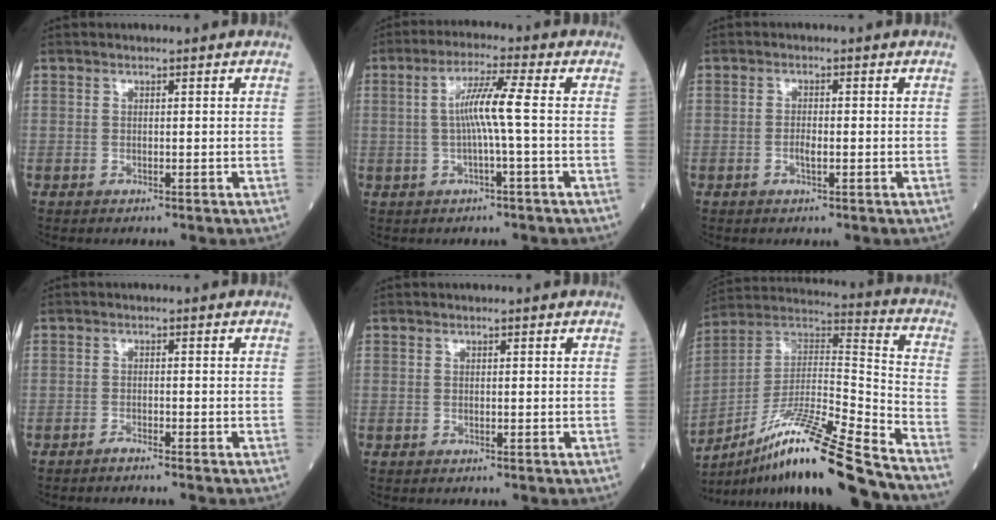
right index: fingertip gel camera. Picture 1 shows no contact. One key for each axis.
{"total": 6.0, "fx": -0.2, "fy": -0.8, "fz": 6.0, "tx": -0.119, "ty": 0.010, "tz": -0.004}
{"total": 1.6, "fx": -0.5, "fy": 0.4, "fz": 1.5, "tx": -0.032, "ty": 0.000, "tz": -0.010}
{"total": 1.6, "fx": -1.4, "fy": -0.4, "fz": 0.5, "tx": -0.012, "ty": 0.001, "tz": -0.022}
{"total": 0.0}
{"total": 21.8, "fx": -16.5, "fy": 0.1, "fz": 14.3, "tx": -0.259, "ty": -0.005, "tz": -0.296}